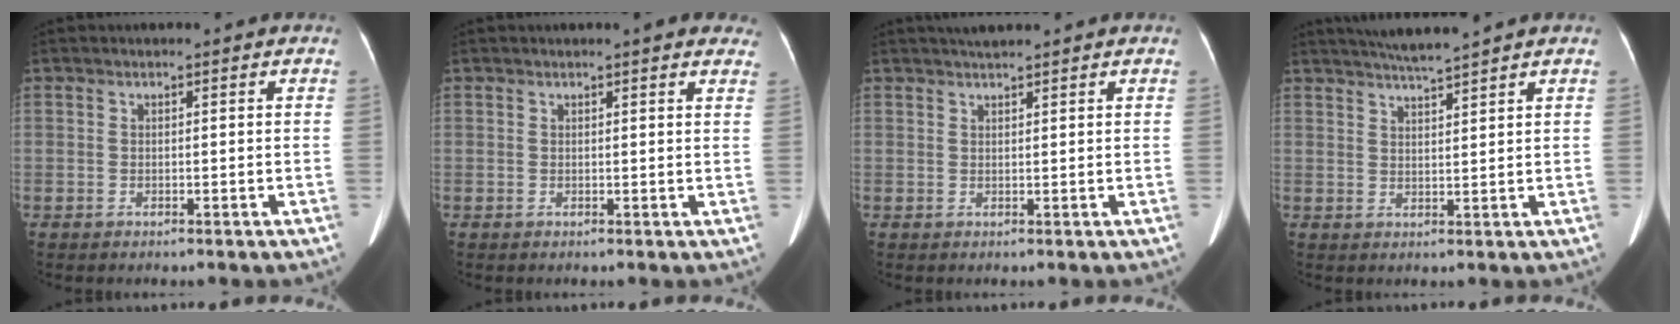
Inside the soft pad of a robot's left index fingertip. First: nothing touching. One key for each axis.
{"total": 6.0, "fx": 5.1, "fy": 1.2, "fz": 2.9, "tx": -0.022, "ty": 0.004, "tz": 0.044}
{"total": 2.5, "fx": 2.2, "fy": 0.1, "fz": 1.1, "tx": -0.015, "ty": 0.017, "tz": 0.038}
{"total": 5.3, "fx": 4.7, "fy": -1.1, "fz": 2.0, "tx": -0.037, "ty": 0.008, "tz": 0.083}